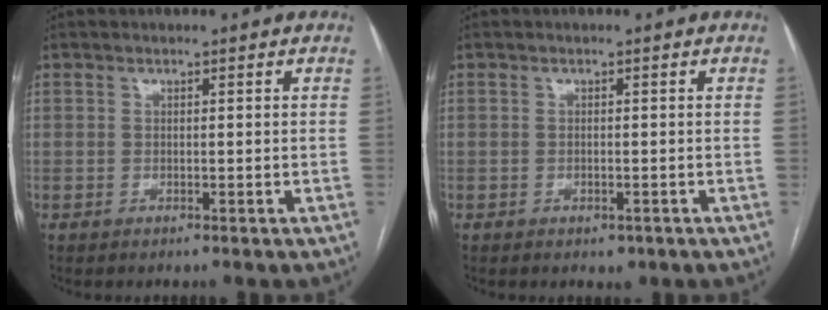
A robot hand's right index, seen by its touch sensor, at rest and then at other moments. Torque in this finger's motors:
{"motor_torque": [0.27, -0.12, 0.05, 0.01]}